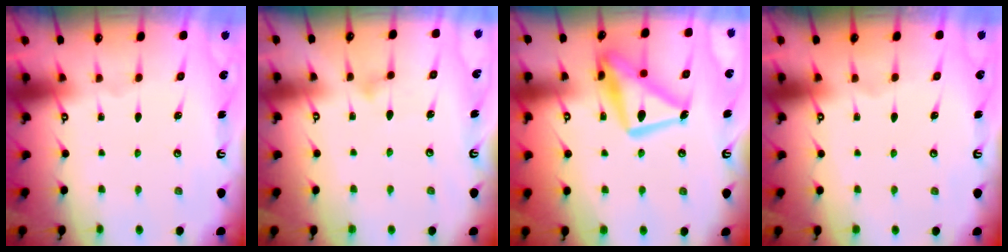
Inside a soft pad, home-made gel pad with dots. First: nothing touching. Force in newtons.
{"total": 6.5, "press": 6.5, "slide": 0.4}
{"total": 17.0, "press": 16.9, "slide": 1.2}
{"total": 3.7, "press": 3.7, "slide": 0.1}